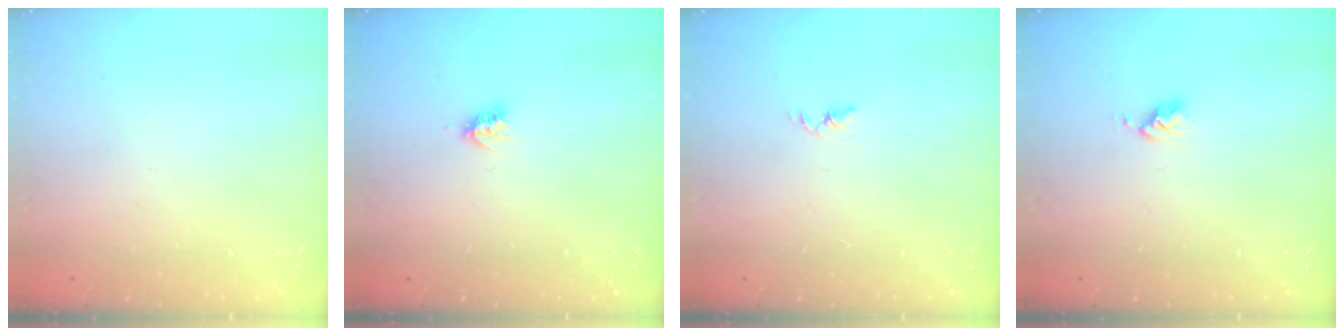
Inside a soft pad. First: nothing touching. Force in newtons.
{"total": 3.6, "press": 3.6, "slide": 0.1}
{"total": 1.8, "press": 1.7, "slide": 0.3}
{"total": 2.7, "press": 2.6, "slide": 0.4}